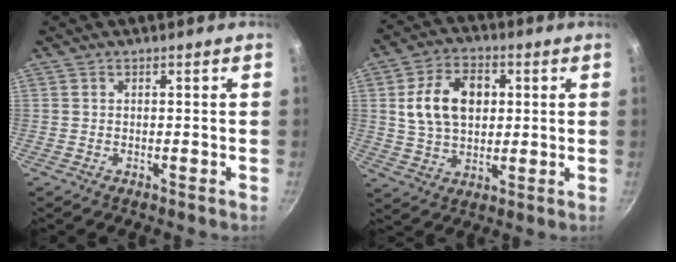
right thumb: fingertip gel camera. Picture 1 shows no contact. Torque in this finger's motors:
{"motor_torque": [-0.77, 1.20, 0.52, -0.54, 0.28]}